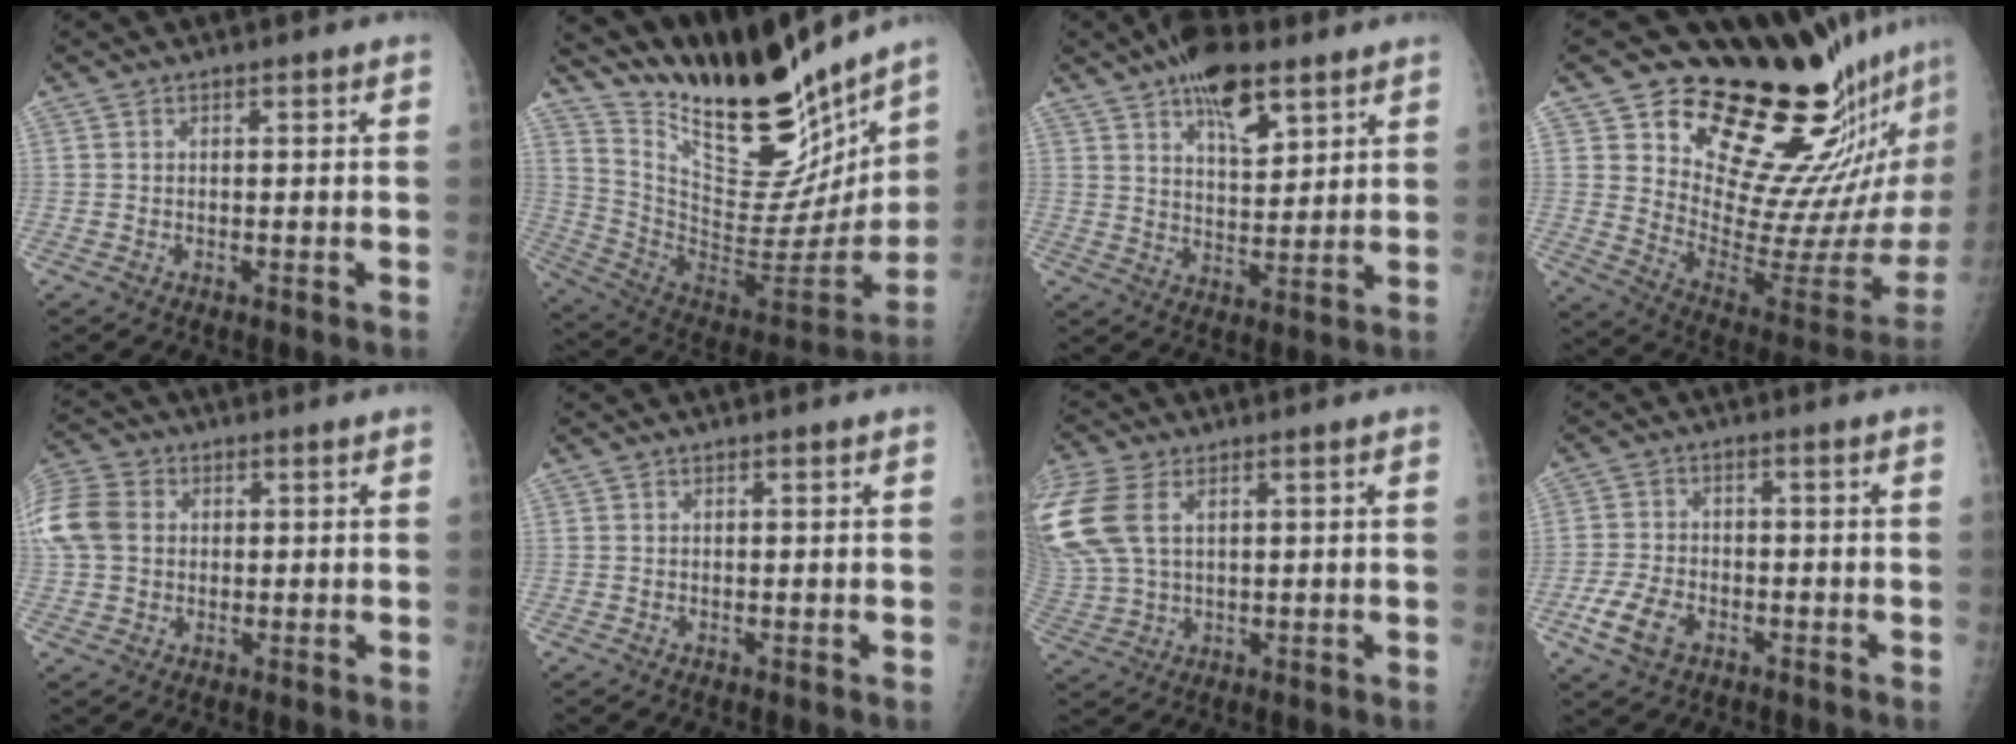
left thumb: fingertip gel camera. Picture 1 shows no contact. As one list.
[{"total": 28.8, "force": [21.9, 9.5, 16.0], "torque": [-0.224, -0.111, 0.359]}, {"total": 12.2, "force": [7.4, 5.4, 8.0], "torque": [-0.100, -0.034, 0.121]}, {"total": 25.9, "force": [18.9, 7.7, 16.0], "torque": [-0.192, -0.146, 0.281]}, {"total": 15.4, "force": [2.7, 12.5, 8.6], "torque": [-0.224, 0.040, 0.053]}, {"total": 0.0}, {"total": 13.8, "force": [4.6, 8.3, 10.0], "torque": [-0.270, 0.004, 0.096]}, {"total": 6.7, "force": [-3.3, 4.2, 4.1], "torque": [-0.084, 0.010, -0.061]}]